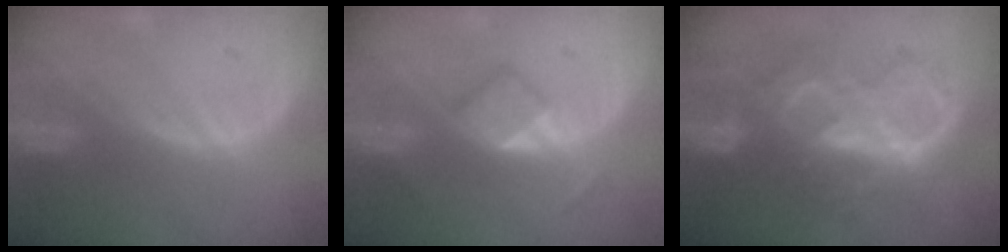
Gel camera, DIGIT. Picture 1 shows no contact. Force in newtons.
{"total": 4.3, "press": 4.3, "slide": 0.4}
{"total": 10.6, "press": 10.6, "slide": 1.0}